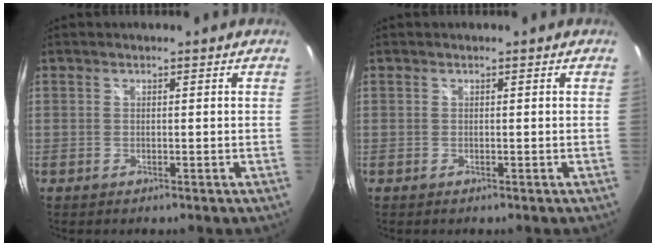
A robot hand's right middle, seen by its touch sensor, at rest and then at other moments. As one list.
[{"total": 0.0}]